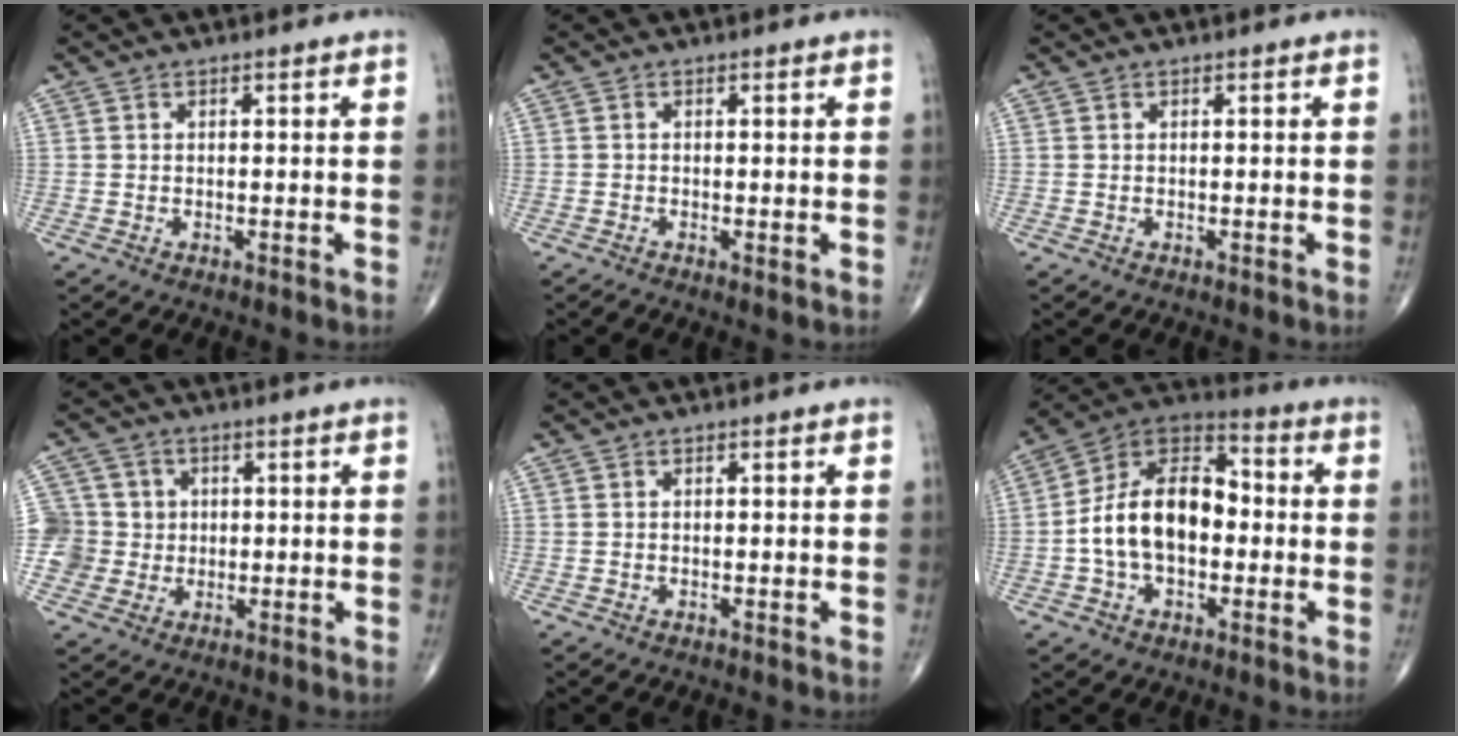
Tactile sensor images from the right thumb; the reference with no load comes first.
{"total": 0.9, "force": [-0.4, 0.3, 0.8], "torque": [-0.015, -0.004, -0.010]}
{"total": 0.0}
{"total": 7.4, "force": [0.3, 7.3, 0.6], "torque": [0.019, 0.016, 0.006]}
{"total": 0.0}
{"total": 16.3, "force": [-1.4, 10.3, 12.6], "torque": [-0.203, 0.041, -0.034]}